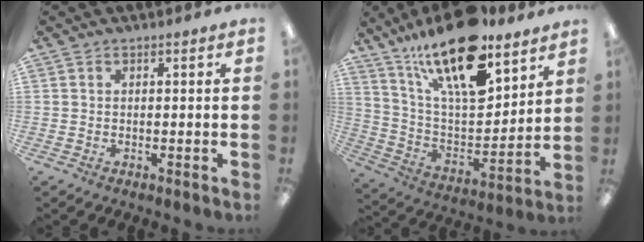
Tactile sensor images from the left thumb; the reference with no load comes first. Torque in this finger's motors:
{"motor_torque": [0.79, 0.83, 1.66, -1.11, 0.42]}